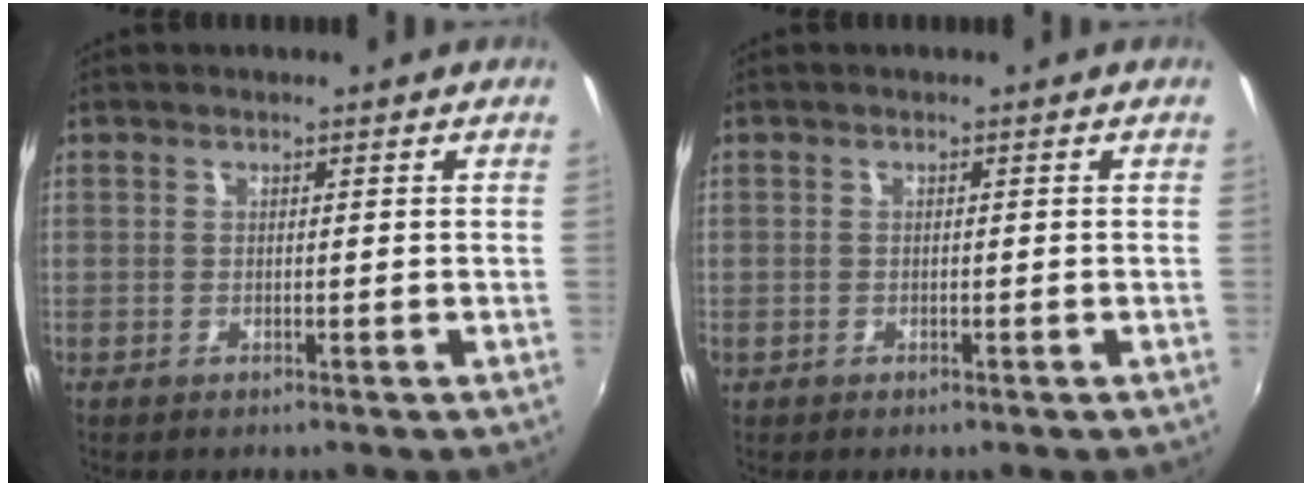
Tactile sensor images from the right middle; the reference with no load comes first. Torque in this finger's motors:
{"motor_torque": [2.14, 0.00, 1.05, 0.20]}